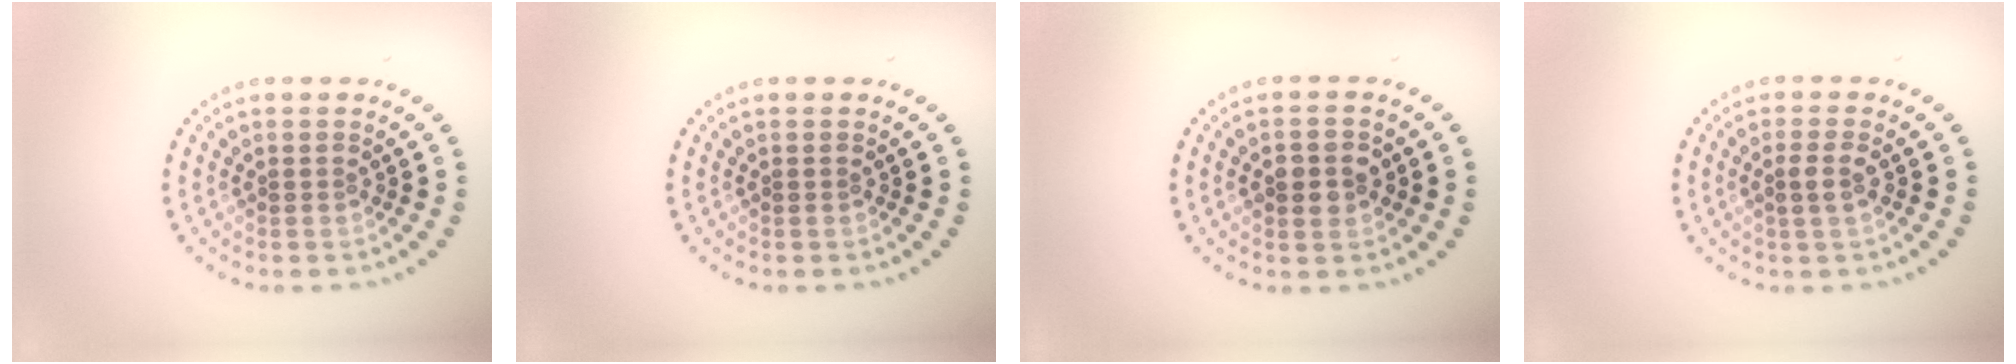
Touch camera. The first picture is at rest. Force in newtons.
{"total": 0.0}
{"total": 2.7, "press": 2.7, "slide": 0.2}
{"total": 1.5, "press": 1.4, "slide": 0.6}